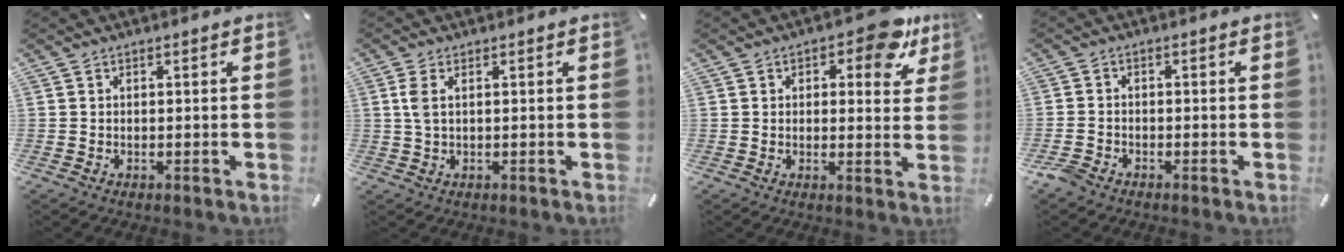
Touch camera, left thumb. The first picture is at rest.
{"total": 3.3, "force": [0.8, 1.3, 2.9], "torque": [-0.075, 0.000, 0.007]}
{"total": 10.5, "force": [6.1, 5.1, 6.9], "torque": [-0.072, -0.032, 0.099]}
{"total": 2.4, "force": [-2.0, 1.1, 0.9], "torque": [-0.028, 0.005, -0.042]}